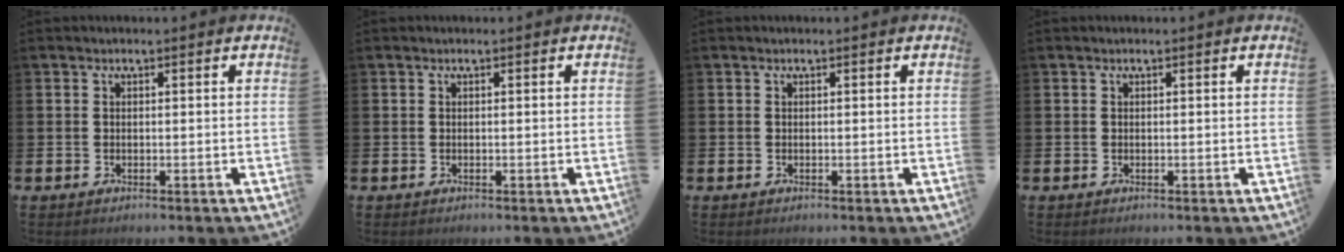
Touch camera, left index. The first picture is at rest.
{"total": 0.0}
{"total": 0.0}
{"total": 0.0}